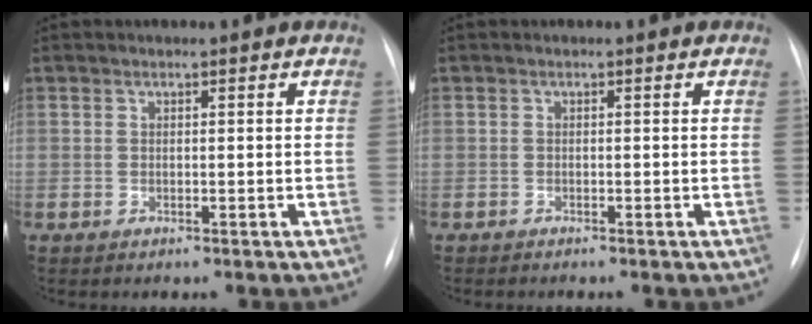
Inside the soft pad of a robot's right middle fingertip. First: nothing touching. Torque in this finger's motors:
{"motor_torque": [-0.34, 0.03, -0.04, 0.00]}